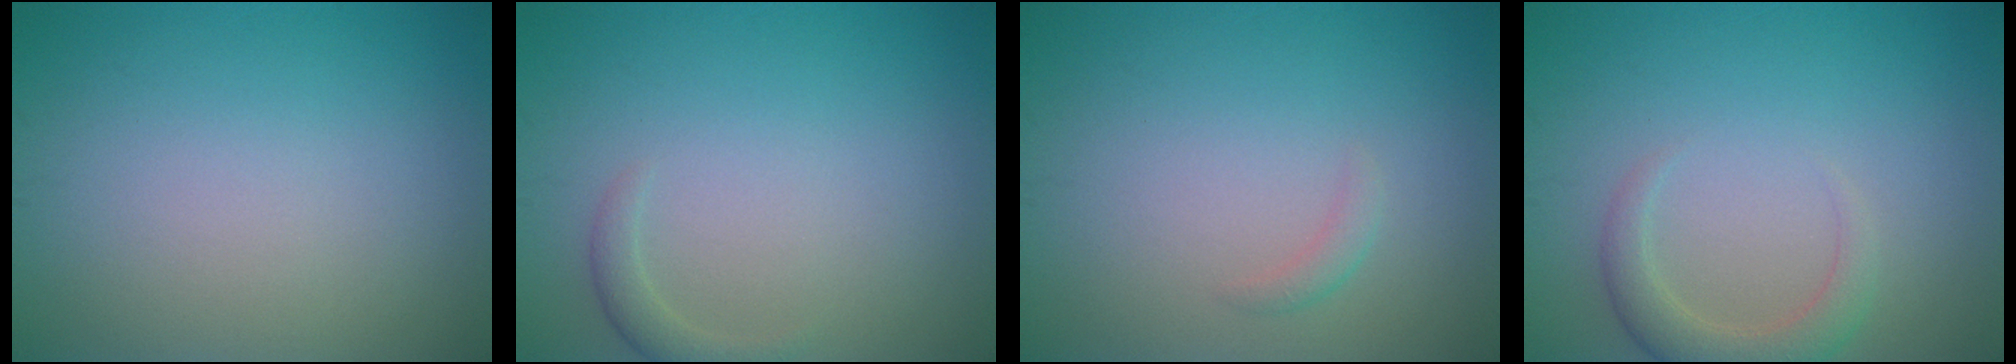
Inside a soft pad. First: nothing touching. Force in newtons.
{"total": 1.4, "press": 1.4, "slide": 0.1}
{"total": 0.9, "press": 0.9, "slide": 0.0}
{"total": 2.8, "press": 2.8, "slide": 0.4}